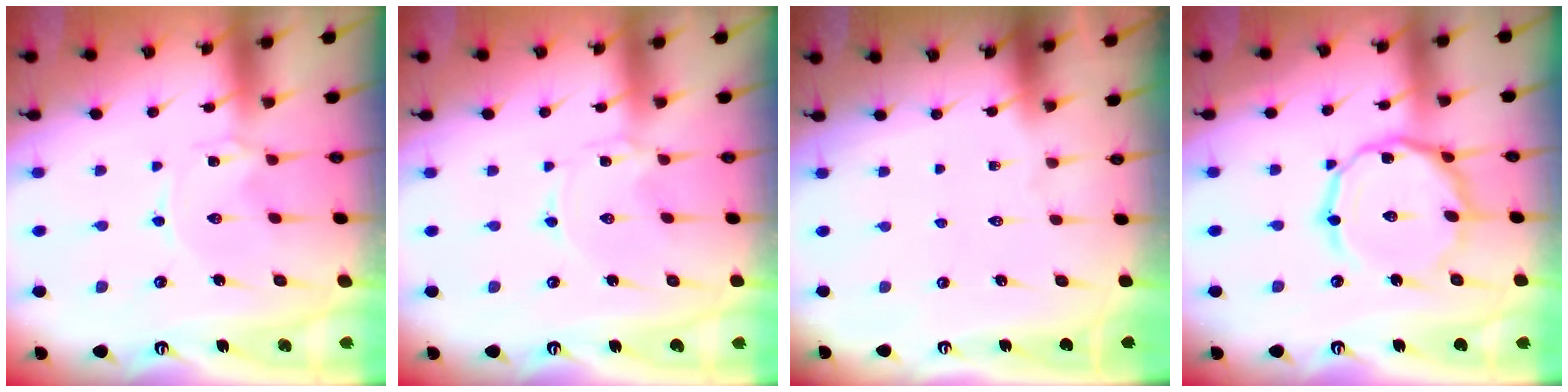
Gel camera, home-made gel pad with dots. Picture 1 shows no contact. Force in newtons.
{"total": 0.0}
{"total": 0.0}
{"total": 13.8, "press": 13.8, "slide": 0.8}